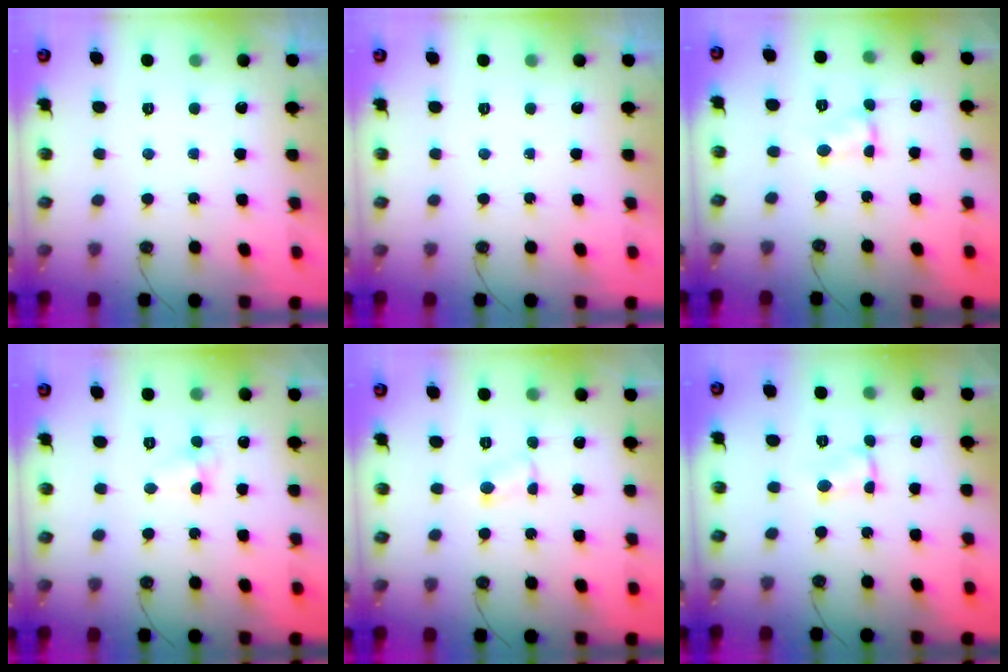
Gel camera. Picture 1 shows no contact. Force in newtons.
{"total": 0.0}
{"total": 1.6, "press": 1.6, "slide": 0.2}
{"total": 3.6, "press": 3.6, "slide": 0.5}
{"total": 2.7, "press": 2.6, "slide": 0.5}
{"total": 1.1, "press": 0.9, "slide": 0.7}